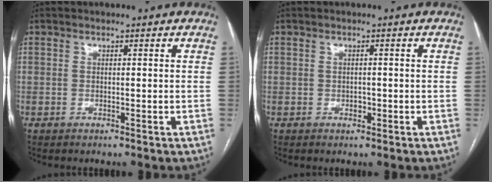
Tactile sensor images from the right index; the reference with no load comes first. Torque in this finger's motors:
{"motor_torque": [0.28, 0.02, 0.06, 0.00]}